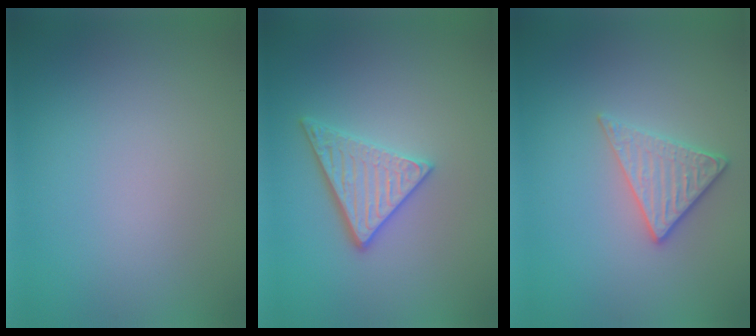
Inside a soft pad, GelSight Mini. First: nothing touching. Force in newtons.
{"total": 3.3, "press": 3.0, "slide": 1.5}
{"total": 2.9, "press": 2.6, "slide": 1.3}